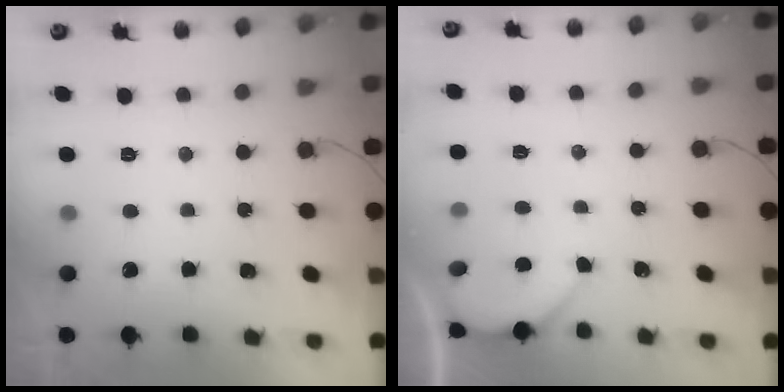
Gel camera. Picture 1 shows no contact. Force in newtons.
{"total": 2.1, "press": 2.1, "slide": 0.3}